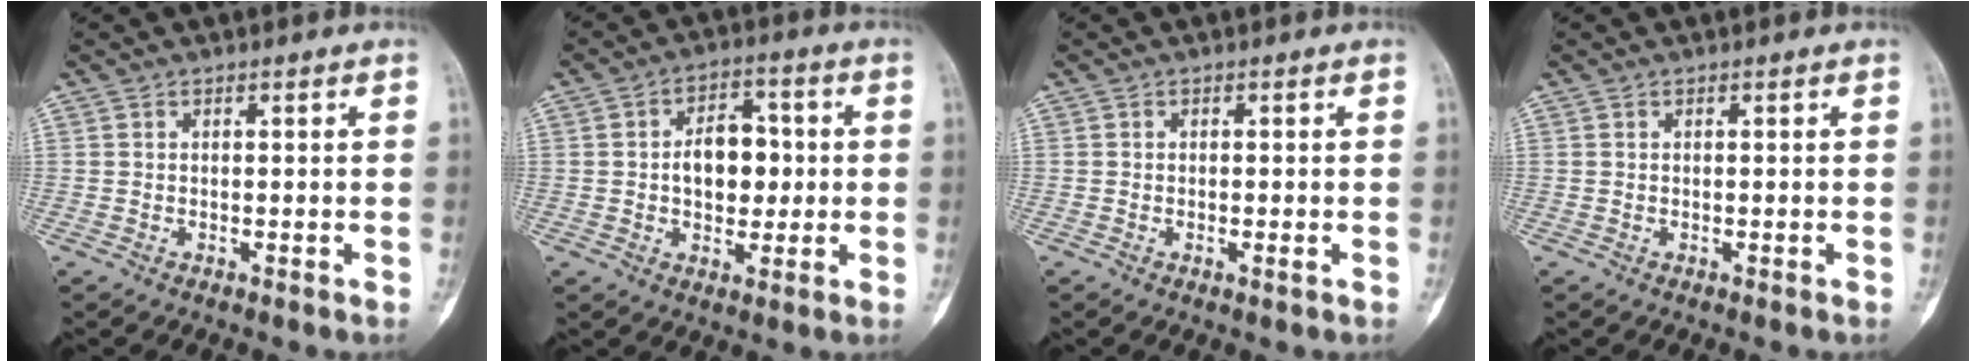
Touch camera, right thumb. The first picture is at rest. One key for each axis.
{"total": 9.2, "fx": 0.3, "fy": 6.1, "fz": 6.9, "tx": -0.068, "ty": 0.014, "tz": 0.001}
{"total": 1.1, "fx": -0.2, "fy": 0.3, "fz": 1.0, "tx": -0.016, "ty": 0.000, "tz": -0.004}
{"total": 0.0}